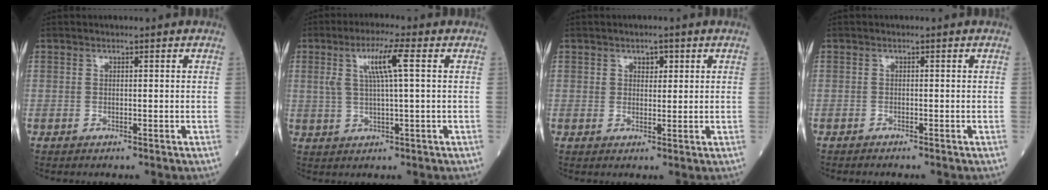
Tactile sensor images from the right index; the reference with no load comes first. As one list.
[{"total": 6.6, "force": [2.0, 0.0, 6.3], "torque": [-0.124, 0.009, 0.038]}, {"total": 2.3, "force": [1.2, 1.5, 1.4], "torque": [-0.016, 0.000, 0.018]}, {"total": 0.8, "force": [-0.7, -0.1, 0.3], "torque": [-0.010, -0.003, -0.011]}]